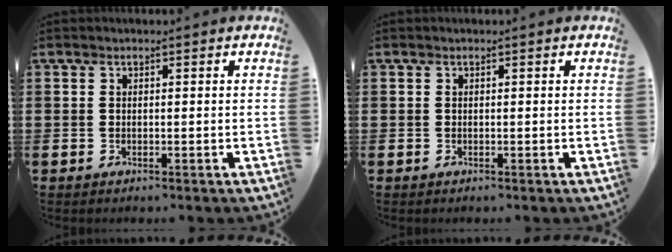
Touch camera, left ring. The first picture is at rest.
{"total": 0.0}